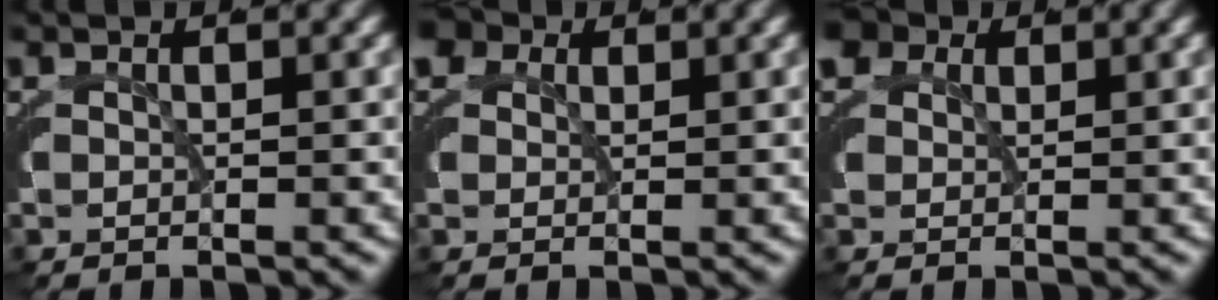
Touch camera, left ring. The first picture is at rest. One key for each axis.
{"total": 3.6, "fx": 1.5, "fy": 3.0, "fz": 1.4, "tx": -0.050, "ty": -0.008, "tz": 0.022}
{"total": 3.5, "fx": 1.8, "fy": 2.7, "fz": 1.4, "tx": -0.049, "ty": -0.006, "tz": 0.029}